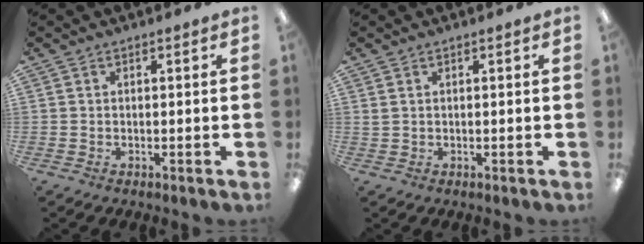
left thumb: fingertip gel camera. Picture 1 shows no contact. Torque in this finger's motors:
{"motor_torque": [0.32, 0.16, 0.68, -0.49, 0.01]}